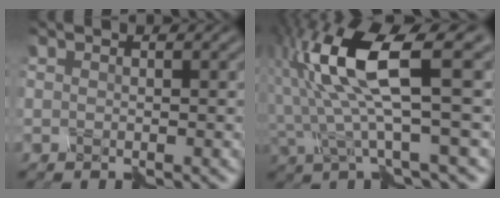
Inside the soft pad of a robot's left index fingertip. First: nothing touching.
{"total": 9.5, "force": [1.0, 2.4, 9.1], "torque": [-0.189, 0.009, 0.023]}